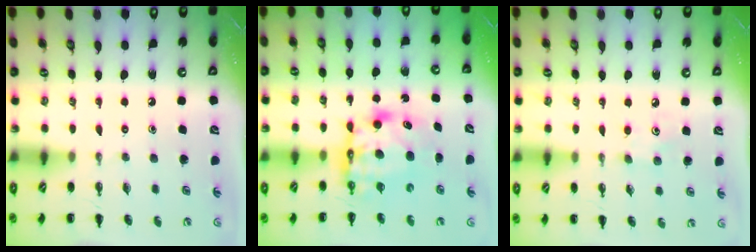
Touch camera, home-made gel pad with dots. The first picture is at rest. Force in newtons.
{"total": 7.6, "press": 7.4, "slide": 1.4}
{"total": 3.9, "press": 3.8, "slide": 1.0}